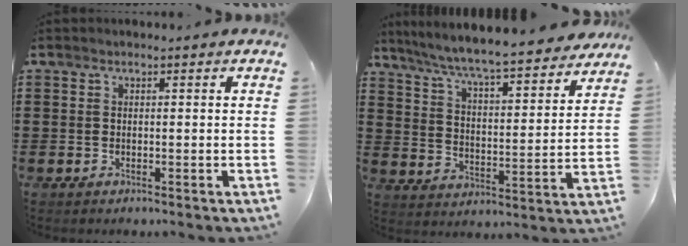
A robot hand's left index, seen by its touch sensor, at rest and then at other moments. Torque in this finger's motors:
{"motor_torque": [1.23, -0.62, 1.05, 0.21]}